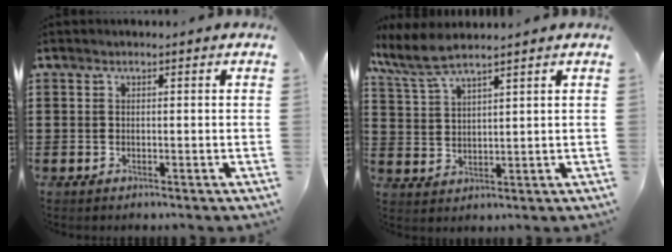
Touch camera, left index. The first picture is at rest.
{"total": 5.6, "force": [4.8, 0.4, 2.9], "torque": [-0.079, -0.017, 0.085]}